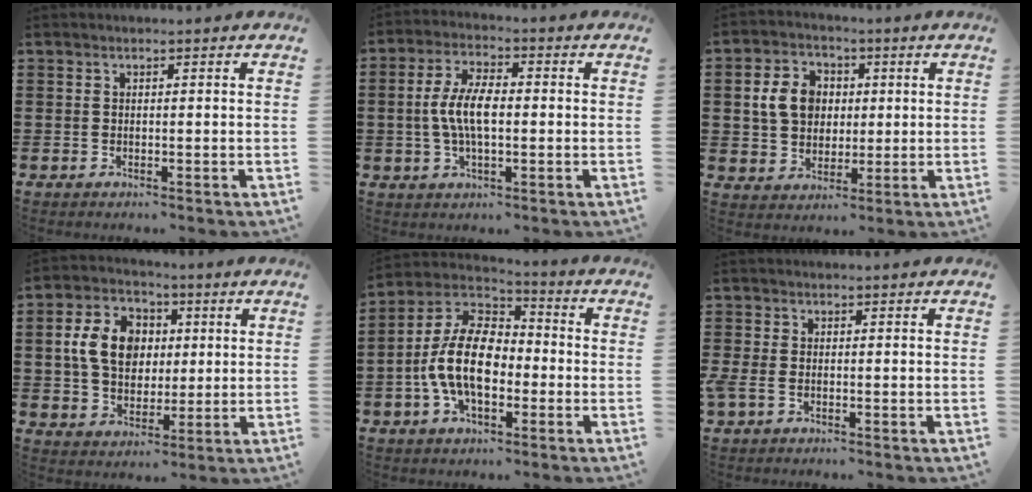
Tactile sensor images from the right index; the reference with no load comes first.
{"total": 7.2, "force": [-0.5, 3.0, 6.5], "torque": [-0.144, -0.001, -0.016]}
{"total": 7.3, "force": [1.1, 6.1, 3.9], "torque": [-0.103, 0.013, 0.013]}
{"total": 9.3, "force": [1.4, 7.2, 5.6], "torque": [-0.136, 0.014, 0.017]}
{"total": 12.3, "force": [-2.2, 6.8, 10.1], "torque": [-0.239, 0.001, -0.047]}
{"total": 1.7, "force": [-0.7, 0.8, 1.3], "torque": [-0.035, -0.007, -0.015]}